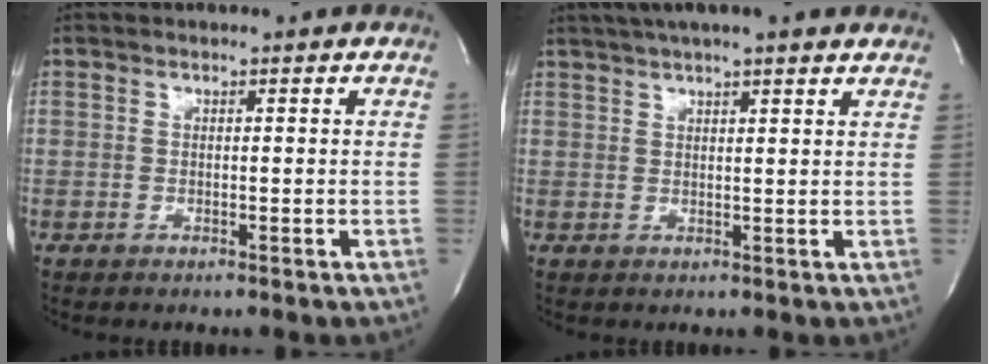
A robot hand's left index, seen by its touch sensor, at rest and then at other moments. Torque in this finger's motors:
{"motor_torque": [0.27, -0.29, 0.69, 0.17]}